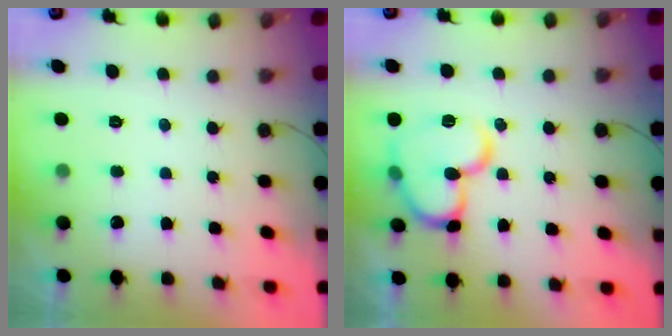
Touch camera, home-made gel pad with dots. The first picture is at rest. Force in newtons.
{"total": 14.2, "press": 14.2, "slide": 0.7}